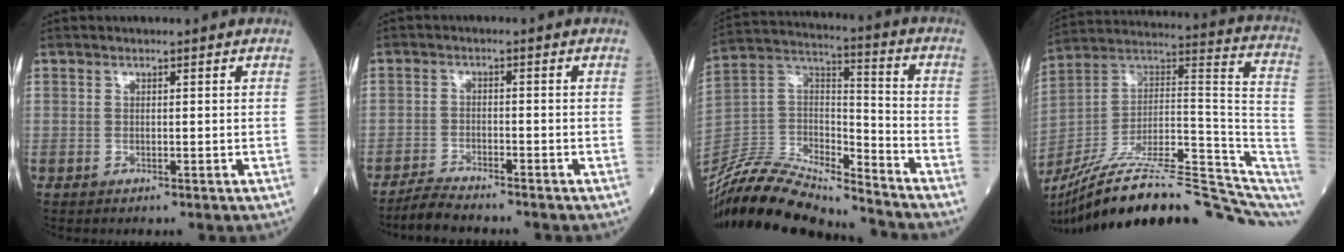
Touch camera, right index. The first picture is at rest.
{"total": 4.4, "force": [-4.2, 0.2, 1.3], "torque": [-0.024, -0.014, -0.076]}
{"total": 20.4, "force": [-19.2, 2.6, 6.4], "torque": [-0.135, 0.024, -0.348]}
{"total": 27.9, "force": [-21.7, 4.6, 17.0], "torque": [-0.209, 0.029, -0.337]}